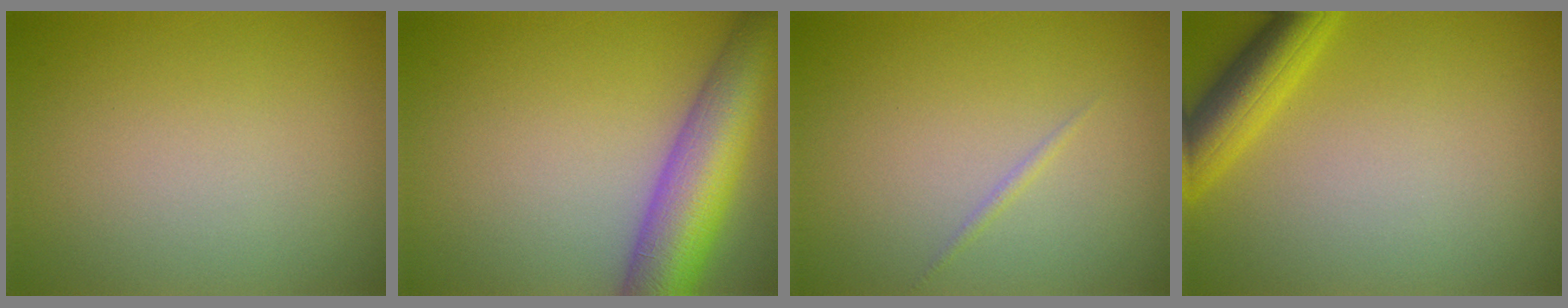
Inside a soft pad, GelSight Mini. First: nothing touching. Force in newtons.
{"total": 8.8, "press": 8.8, "slide": 0.3}
{"total": 0.6, "press": 0.6, "slide": 0.0}
{"total": 4.4, "press": 4.4, "slide": 0.2}